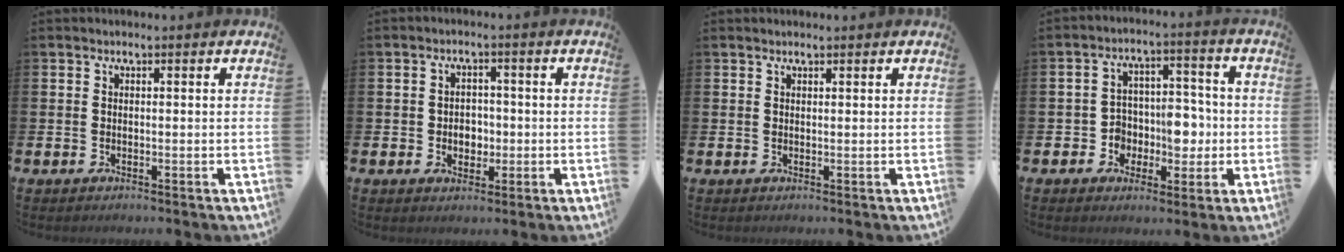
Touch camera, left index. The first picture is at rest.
{"total": 2.9, "force": [-0.4, 2.4, 1.5], "torque": [-0.017, 0.002, -0.016]}
{"total": 0.8, "force": [0.7, 0.2, 0.1], "torque": [-0.002, 0.002, 0.013]}
{"total": 6.2, "force": [-1.2, 5.3, 3.1], "torque": [-0.059, 0.006, -0.024]}